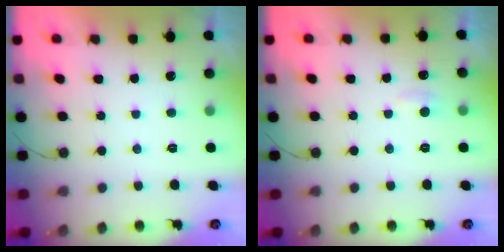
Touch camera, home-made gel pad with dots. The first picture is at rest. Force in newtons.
{"total": 3.9, "press": 3.8, "slide": 0.4}